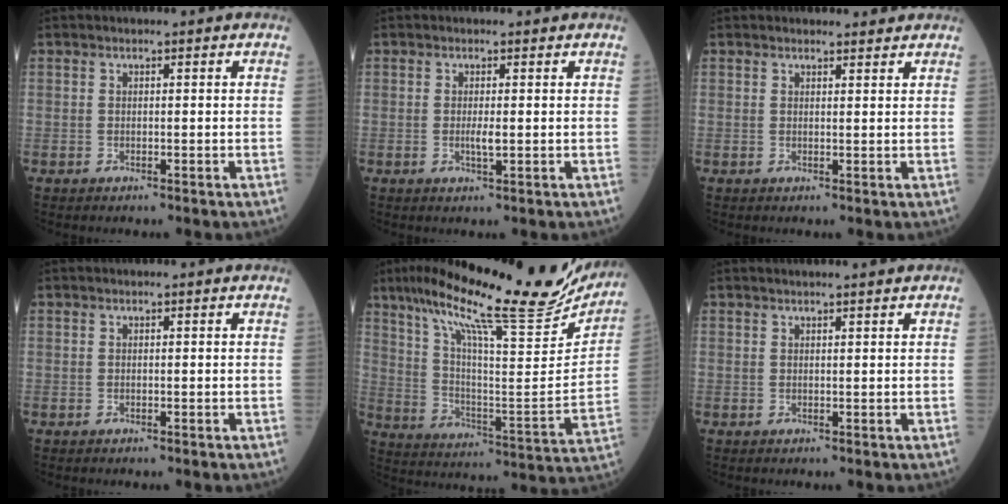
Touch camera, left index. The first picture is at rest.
{"total": 1.9, "force": [0.2, 0.6, 1.8], "torque": [-0.038, -0.001, 0.006]}
{"total": 2.3, "force": [2.2, 0.6, 0.0], "torque": [-0.004, 0.005, 0.033]}
{"total": 0.0}
{"total": 27.1, "force": [22.0, 3.6, 15.5], "torque": [-0.265, -0.013, 0.321]}
{"total": 3.3, "force": [2.8, 0.5, 1.6], "torque": [-0.020, 0.016, 0.045]}